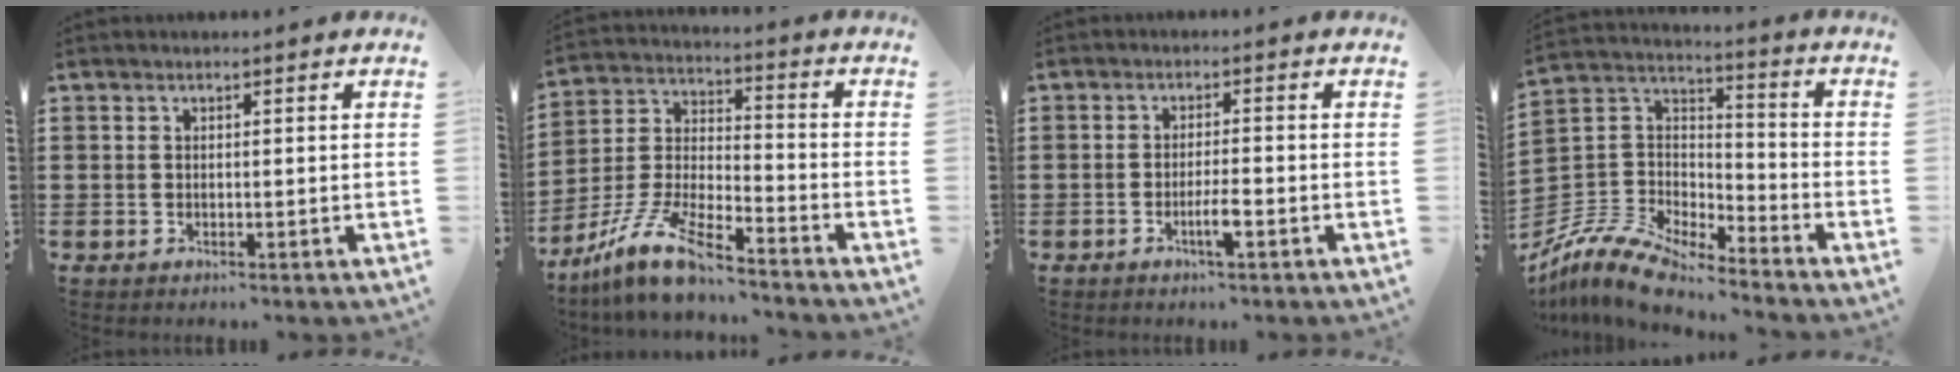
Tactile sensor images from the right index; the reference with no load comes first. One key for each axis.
{"total": 10.3, "fx": -8.6, "fy": 1.6, "fz": 5.5, "tx": -0.132, "ty": 0.002, "tz": -0.176}
{"total": 3.3, "fx": -1.6, "fy": 0.4, "fz": 2.9, "tx": -0.057, "ty": -0.002, "tz": -0.030}
{"total": 10.0, "fx": -9.1, "fy": 2.4, "fz": 3.2, "tx": -0.093, "ty": 0.011, "tz": -0.190}